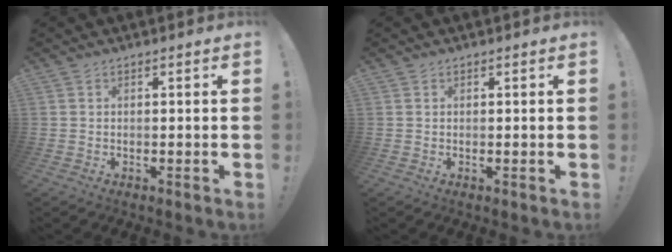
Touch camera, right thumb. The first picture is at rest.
{"total": 0.0}